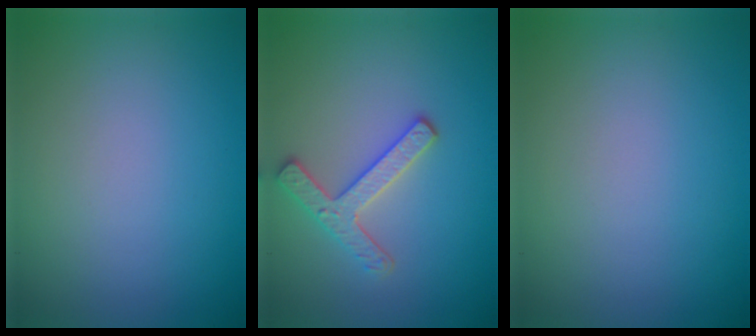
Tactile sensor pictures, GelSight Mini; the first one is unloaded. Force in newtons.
{"total": 2.8, "press": 2.7, "slide": 0.9}
{"total": 0.0}